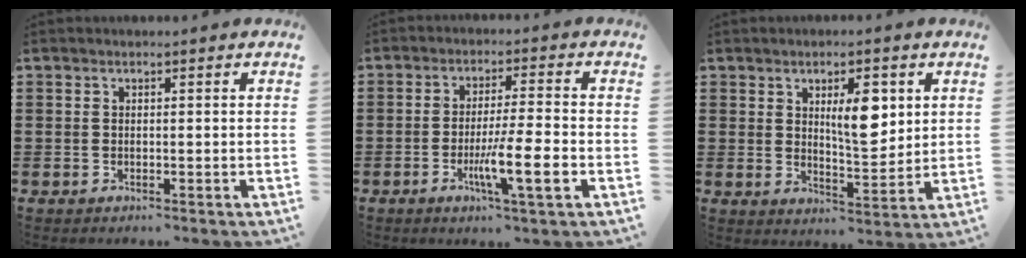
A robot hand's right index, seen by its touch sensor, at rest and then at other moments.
{"total": 8.3, "force": [-2.9, 0.6, 7.7], "torque": [-0.138, -0.013, -0.050]}
{"total": 7.5, "force": [2.5, 2.9, 6.4], "torque": [-0.093, -0.007, 0.034]}